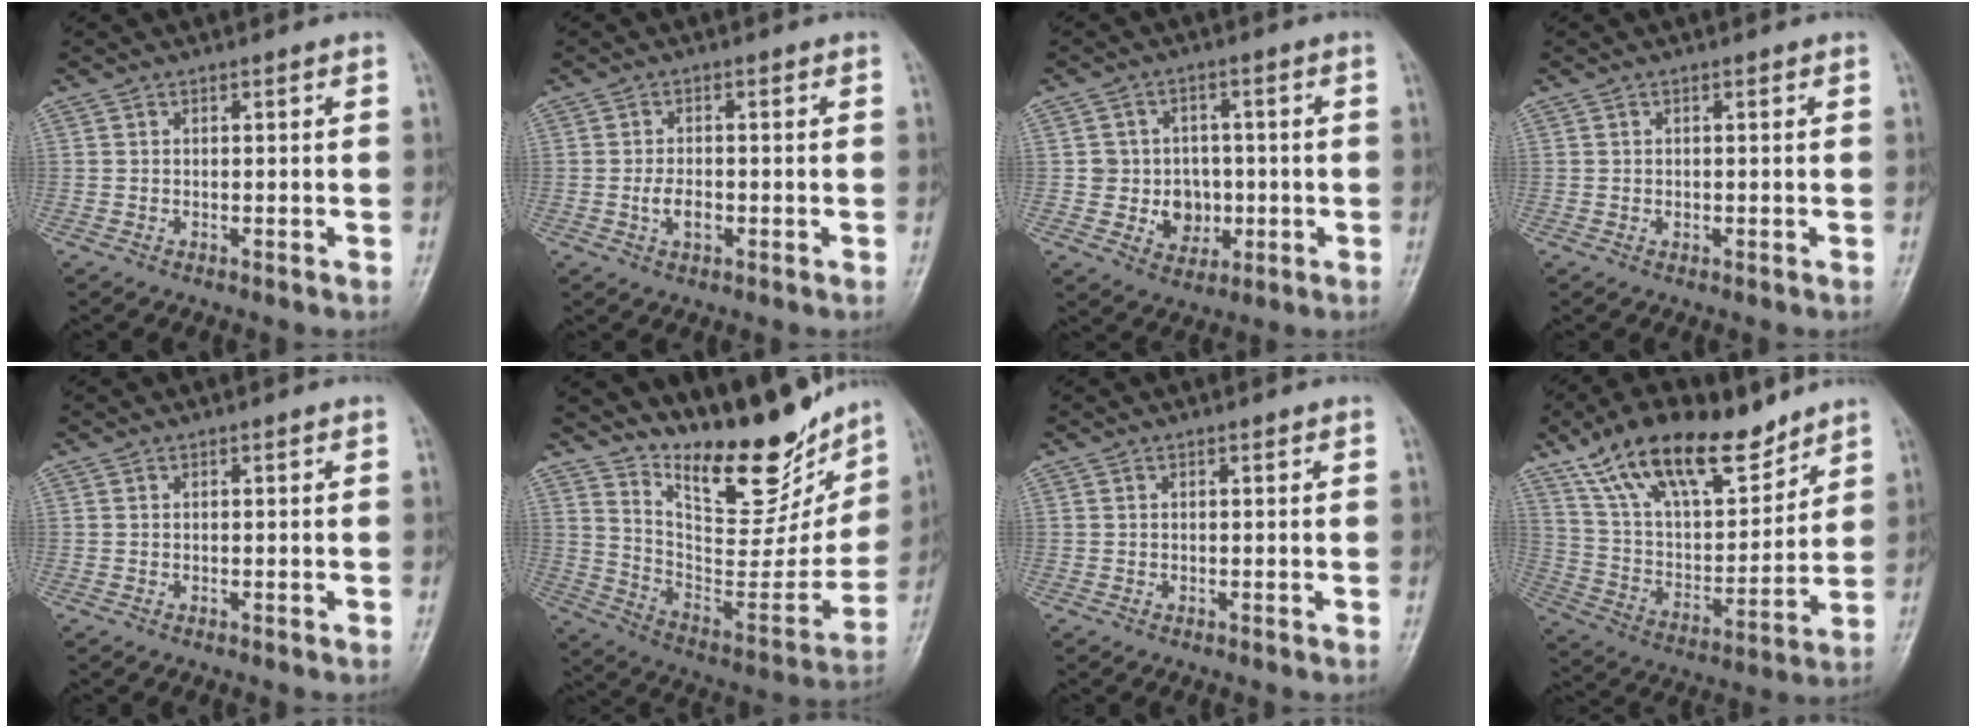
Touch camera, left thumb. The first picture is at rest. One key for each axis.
{"total": 3.4, "fx": -0.8, "fy": 2.1, "fz": 2.6, "tx": -0.045, "ty": 0.003, "tz": -0.015}
{"total": 7.6, "fx": -0.7, "fy": 7.1, "fz": 2.7, "tx": 0.006, "ty": 0.014, "tz": -0.004}
{"total": 0.7, "fx": 0.0, "fy": 0.6, "fz": 0.3, "tx": -0.002, "ty": 0.000, "tz": -0.001}
{"total": 0.0}
{"total": 23.4, "fx": 17.8, "fy": 8.1, "fz": 12.9, "tx": -0.144, "ty": -0.109, "tz": 0.289}
{"total": 0.0}
{"total": 21.7, "fx": 14.8, "fy": 9.3, "fz": 13.0, "tx": -0.189, "ty": -0.050, "tz": 0.267}